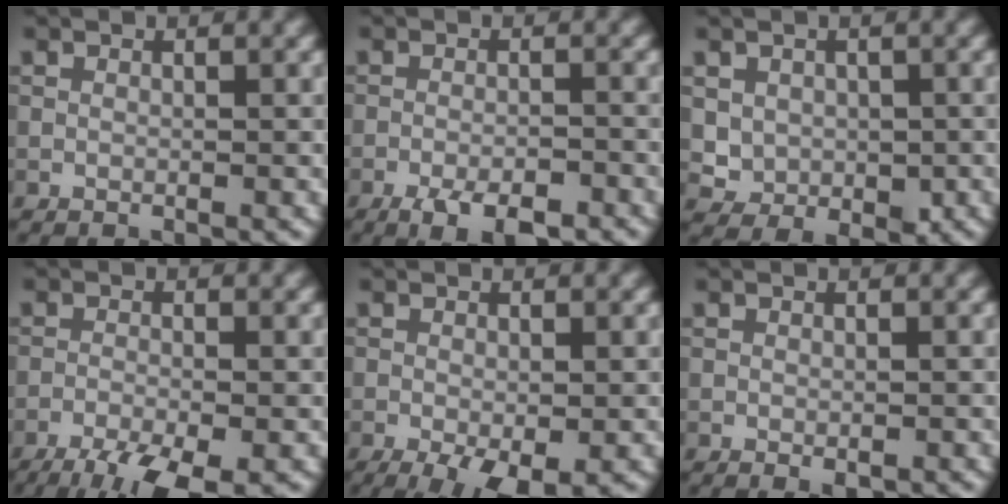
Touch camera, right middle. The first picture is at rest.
{"total": 4.5, "force": [-3.1, 1.2, 3.0], "torque": [-0.054, -0.004, -0.049]}
{"total": 3.1, "force": [0.5, 2.8, 1.4], "torque": [-0.026, -0.012, 0.013]}
{"total": 6.8, "force": [-4.8, 1.5, 4.6], "torque": [-0.085, -0.032, -0.084]}
{"total": 4.4, "force": [-2.1, 1.5, 3.6], "torque": [-0.055, -0.010, -0.030]}
{"total": 0.7, "force": [-0.3, 0.2, 0.6], "torque": [-0.008, -0.002, -0.002]}